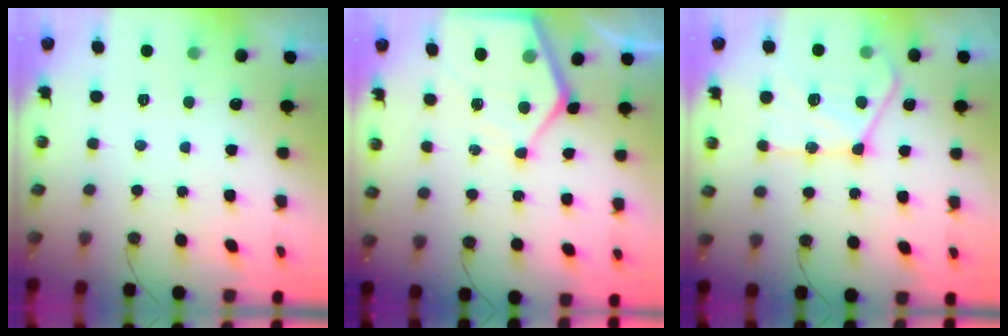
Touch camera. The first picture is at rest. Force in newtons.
{"total": 9.8, "press": 9.8, "slide": 0.9}
{"total": 18.9, "press": 18.8, "slide": 1.8}